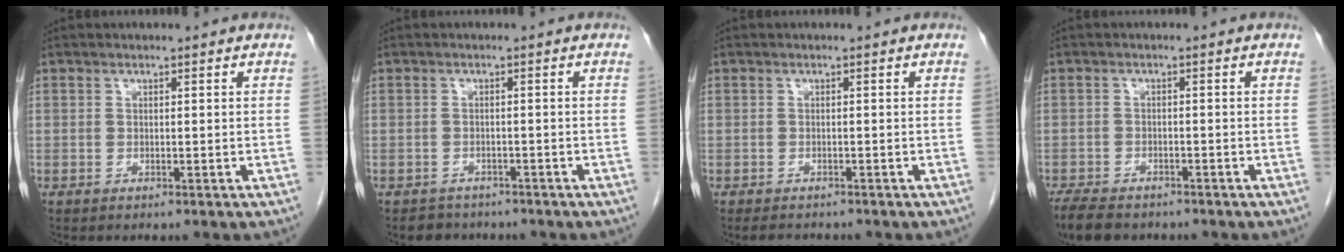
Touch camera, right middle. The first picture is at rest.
{"total": 2.9, "force": [-2.5, 1.5, -0.2], "torque": [-0.009, 0.002, -0.035]}
{"total": 2.8, "force": [-2.5, 0.8, 1.0], "torque": [-0.018, -0.008, -0.031]}
{"total": 7.3, "force": [-5.9, 2.9, 3.1], "torque": [-0.052, -0.010, -0.090]}